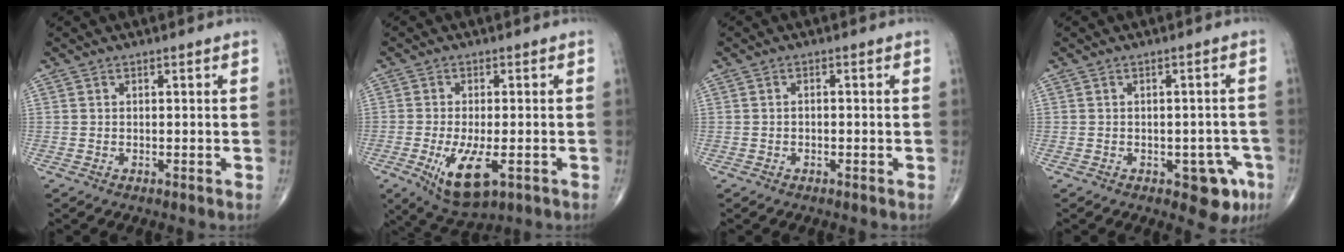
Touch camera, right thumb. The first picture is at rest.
{"total": 9.6, "force": [-3.4, 3.8, 8.2], "torque": [-0.149, -0.016, -0.047]}
{"total": 0.7, "force": [-0.3, 0.4, 0.5], "torque": [-0.007, 0.003, -0.007]}
{"total": 6.2, "force": [-2.9, 3.3, 4.4], "torque": [-0.021, 0.014, -0.031]}